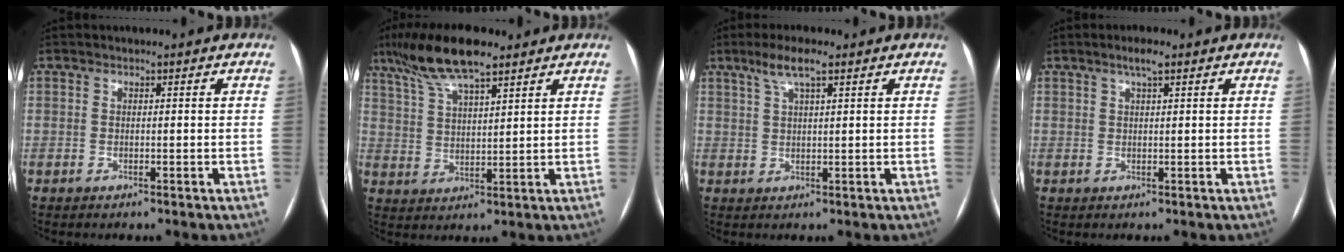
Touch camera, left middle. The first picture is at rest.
{"total": 10.8, "force": [7.9, 2.0, 7.1], "torque": [-0.143, 0.018, 0.146]}
{"total": 3.8, "force": [2.4, 0.4, 2.9], "torque": [-0.060, 0.010, 0.047]}
{"total": 2.4, "force": [1.5, 0.3, 1.9], "torque": [-0.038, 0.007, 0.026]}